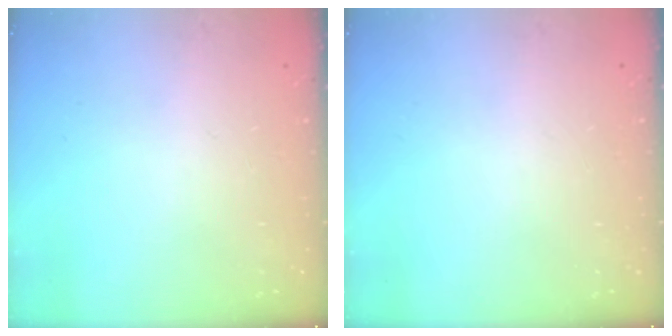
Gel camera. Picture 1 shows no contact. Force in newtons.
{"total": 0.0}